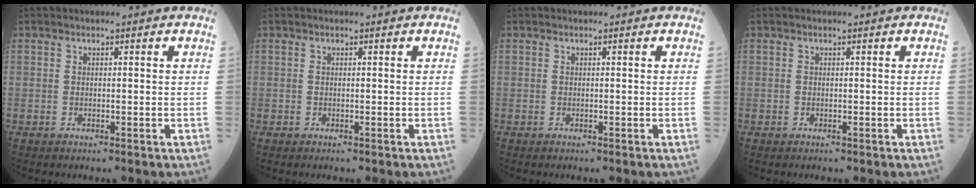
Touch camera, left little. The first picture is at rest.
{"total": 0.0}
{"total": 0.0}
{"total": 0.0}